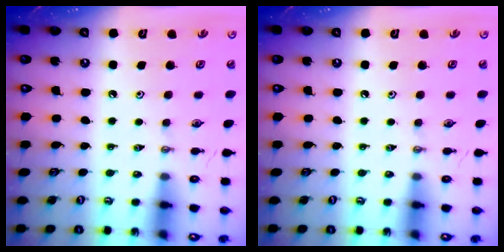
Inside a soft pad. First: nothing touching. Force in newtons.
{"total": 0.0}